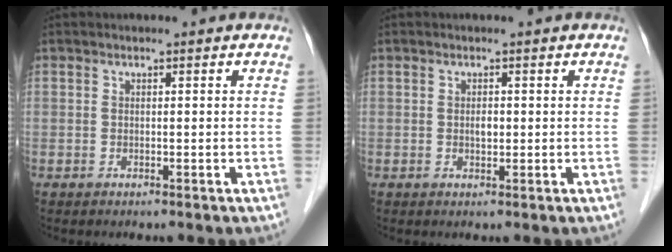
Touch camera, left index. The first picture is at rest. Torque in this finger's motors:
{"motor_torque": [0.15, 0.18, 0.01, 0.01]}